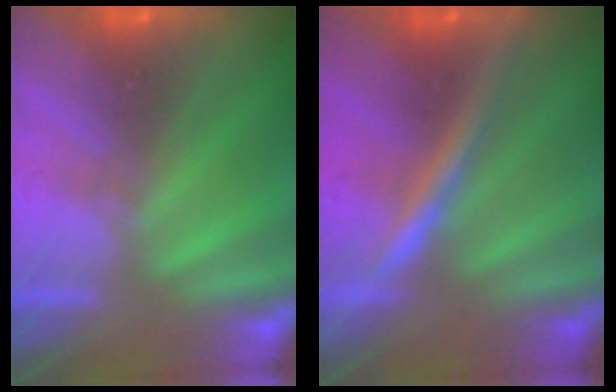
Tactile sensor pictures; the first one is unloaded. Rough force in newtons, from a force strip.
{"total": 2.5}